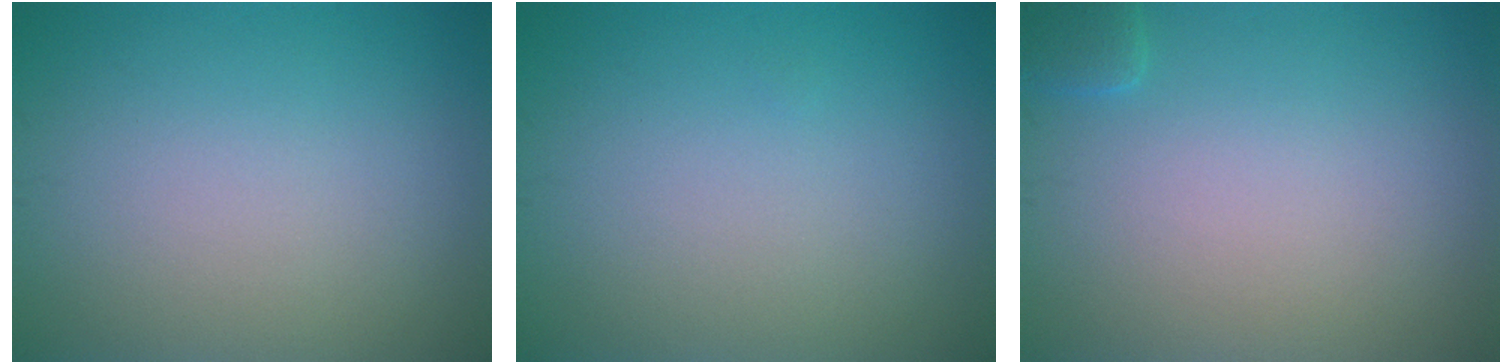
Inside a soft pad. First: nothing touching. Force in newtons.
{"total": 0.0}
{"total": 1.1, "press": 1.0, "slide": 0.1}